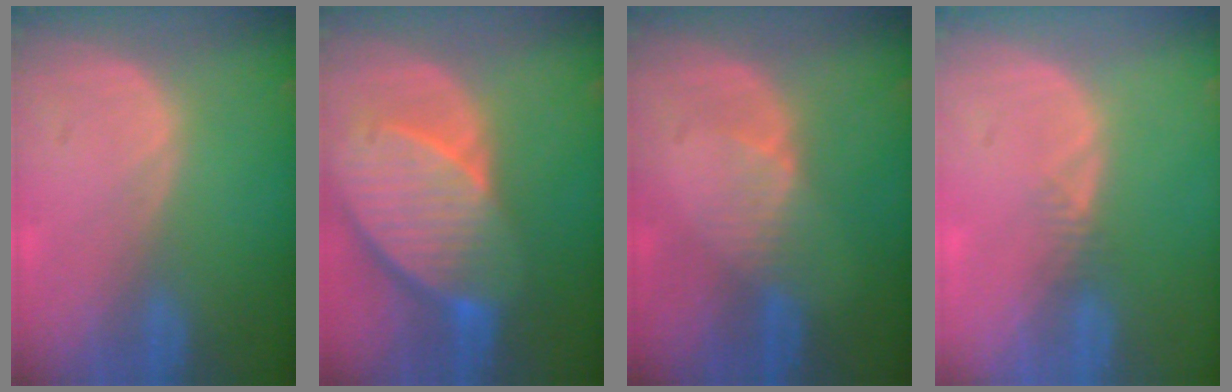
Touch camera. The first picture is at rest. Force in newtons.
{"total": 10.7, "press": 9.4, "slide": 5.1}
{"total": 2.7, "press": 2.7, "slide": 0.3}
{"total": 1.2, "press": 1.0, "slide": 0.6}